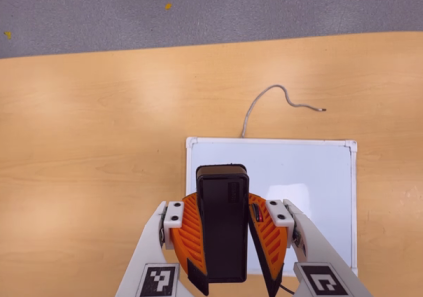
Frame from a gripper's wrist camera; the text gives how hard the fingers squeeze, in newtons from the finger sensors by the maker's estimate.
{"total": 10.5, "left": 10.1, "right": 10.8}